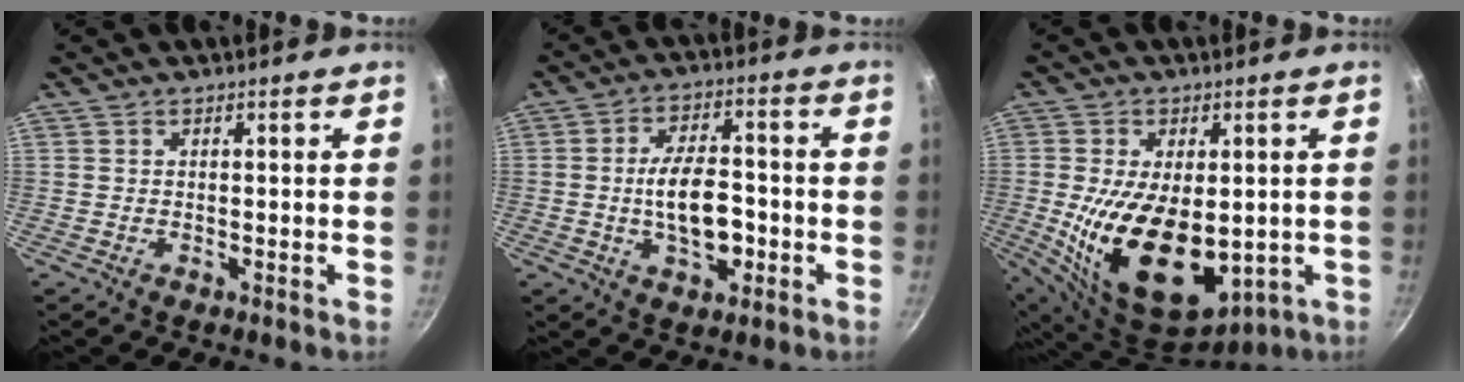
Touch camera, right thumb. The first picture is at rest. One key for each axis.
{"total": 11.1, "fx": -2.1, "fy": 5.9, "fz": 9.1, "tx": -0.133, "ty": 0.022, "tz": -0.035}
{"total": 18.8, "fx": -1.5, "fy": 11.3, "fz": 14.9, "tx": -0.259, "ty": -0.021, "tz": 0.001}